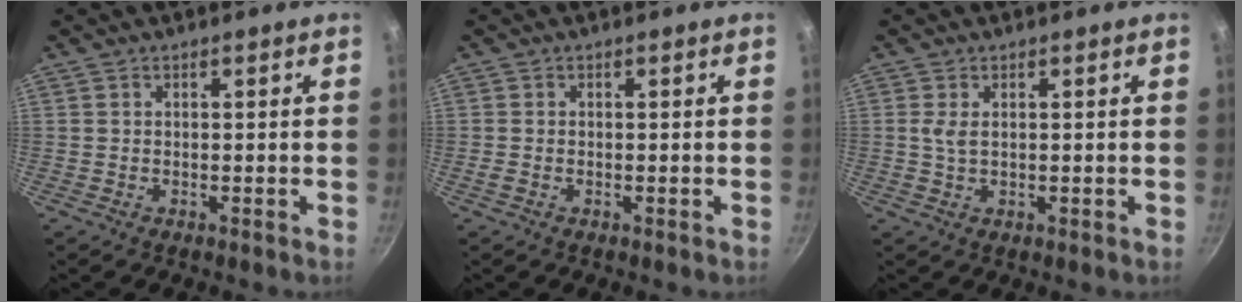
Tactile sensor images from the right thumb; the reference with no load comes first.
{"total": 0.7, "force": [-0.2, 0.4, 0.5], "torque": [-0.013, 0.001, -0.007]}
{"total": 2.3, "force": [0.5, 1.2, 1.9], "torque": [-0.036, 0.000, 0.011]}